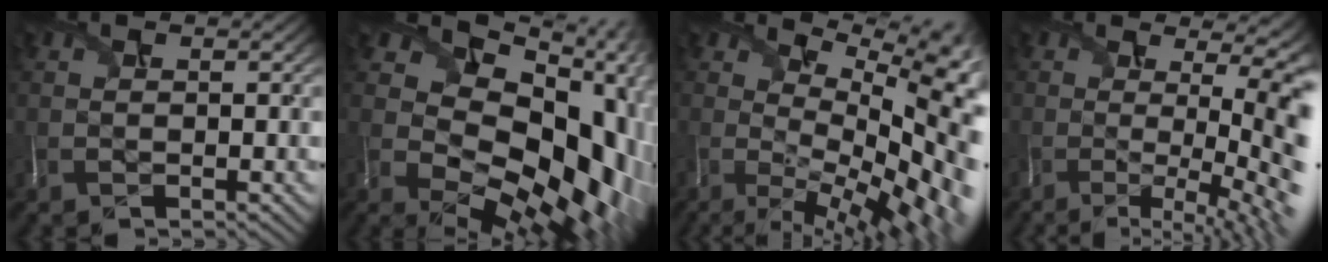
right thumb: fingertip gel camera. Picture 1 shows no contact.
{"total": 16.0, "force": [2.0, 11.3, 11.1], "torque": [-0.159, -0.038, 0.082]}
{"total": 14.5, "force": [1.0, 5.9, 13.3], "torque": [-0.181, 0.002, 0.055]}
{"total": 13.0, "force": [-0.8, 4.0, 12.3], "torque": [-0.147, -0.007, 0.005]}